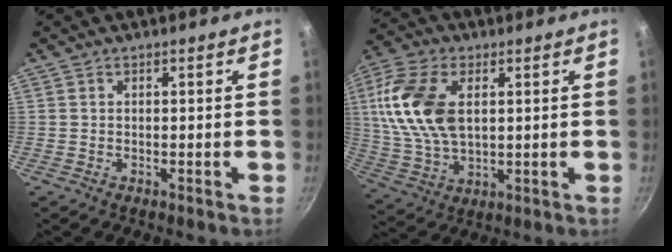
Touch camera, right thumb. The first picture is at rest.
{"total": 16.1, "force": [3.4, 9.6, 12.5], "torque": [-0.237, -0.003, 0.065]}